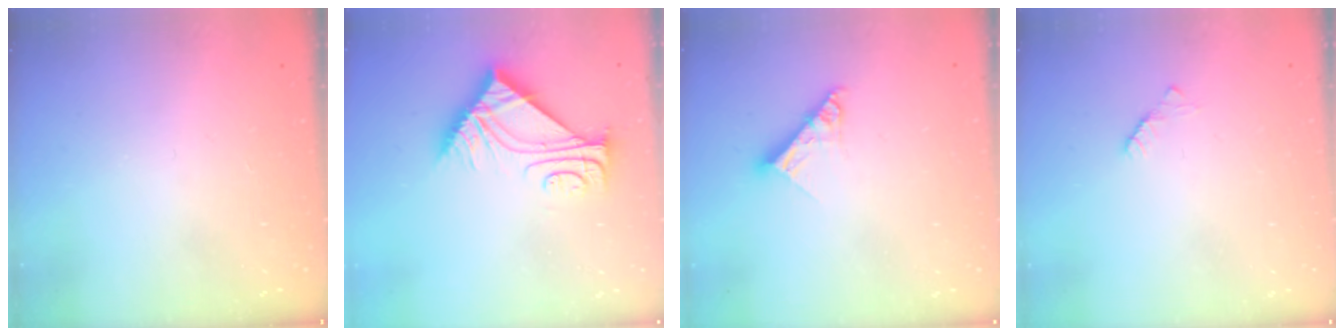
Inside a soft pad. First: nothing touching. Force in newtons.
{"total": 9.4, "press": 9.4, "slide": 0.2}
{"total": 8.6, "press": 8.6, "slide": 0.8}
{"total": 2.2, "press": 2.2, "slide": 0.3}